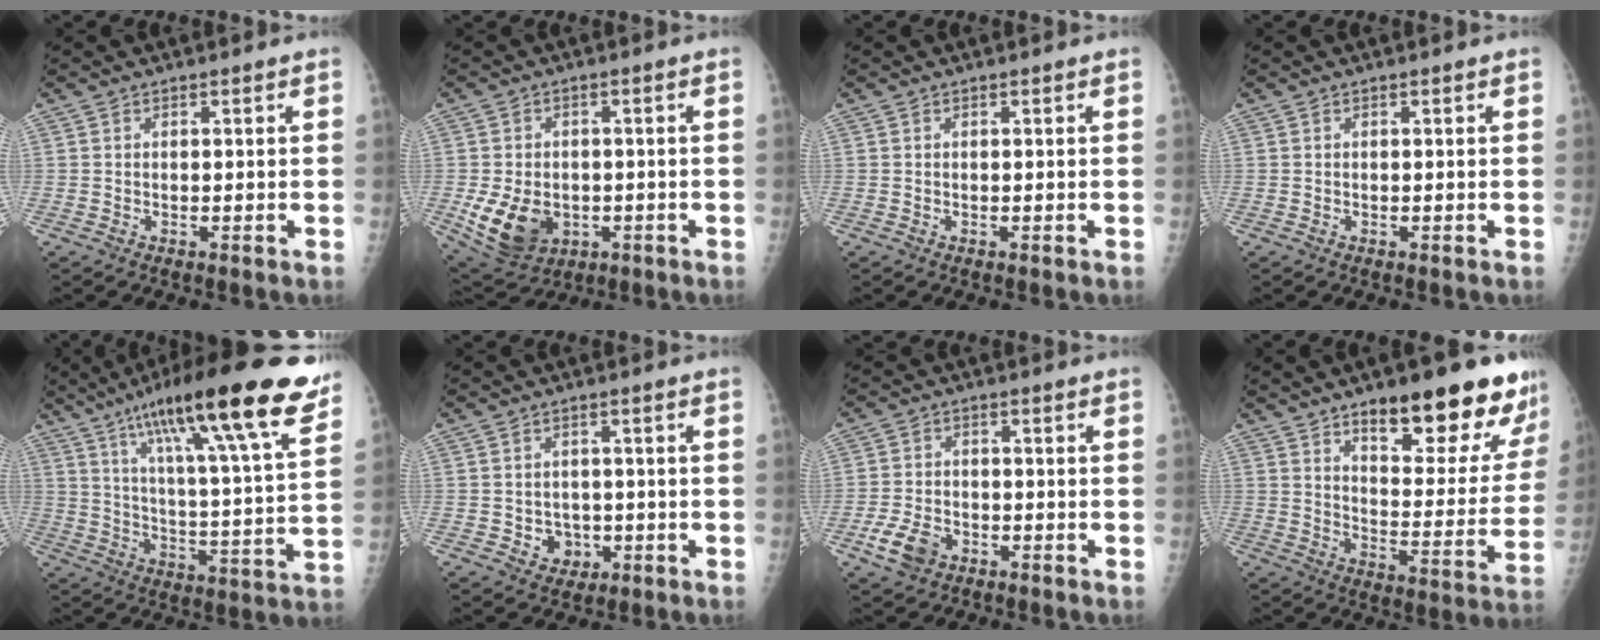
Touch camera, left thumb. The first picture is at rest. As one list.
[{"total": 11.4, "force": [-2.7, 8.5, 7.0], "torque": [-0.117, 0.000, -0.024]}, {"total": 0.0}, {"total": 0.0}, {"total": 26.1, "force": [16.5, 4.0, 19.8], "torque": [-0.300, -0.040, 0.254]}, {"total": 4.6, "force": [-1.3, 4.0, 1.8], "torque": [0.001, 0.008, -0.011]}, {"total": 6.0, "force": [-3.1, 4.1, 3.2], "torque": [-0.061, 0.014, -0.054]}, {"total": 22.3, "force": [14.5, 6.9, 15.4], "torque": [-0.160, -0.076, 0.209]}]